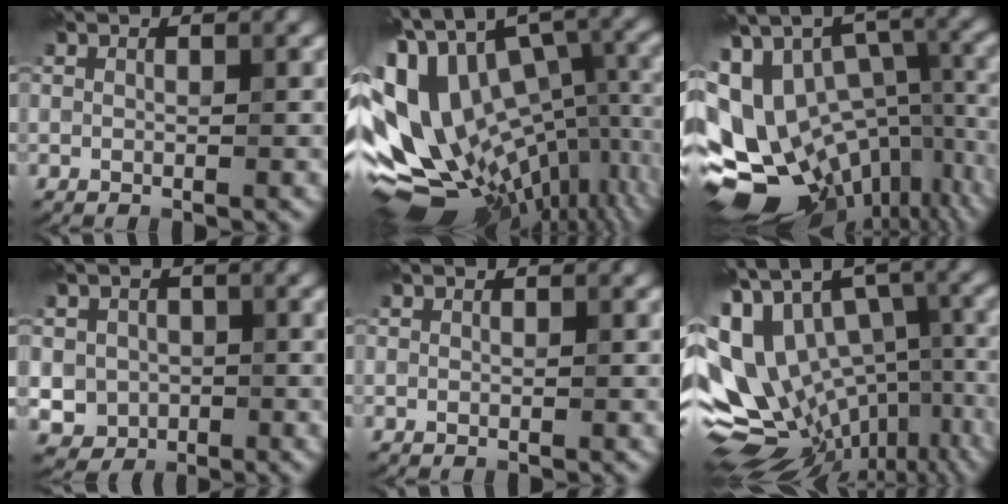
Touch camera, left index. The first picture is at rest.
{"total": 17.4, "force": [-3.1, 10.3, 13.6], "torque": [-0.214, -0.001, -0.023]}
{"total": 16.1, "force": [-4.4, 11.5, 10.5], "torque": [-0.194, 0.013, -0.027]}
{"total": 3.4, "force": [-0.4, 3.2, 1.0], "torque": [-0.004, -0.002, -0.011]}
{"total": 0.0}
{"total": 14.1, "force": [-1.7, 8.9, 10.8], "torque": [-0.189, 0.011, 0.019]}